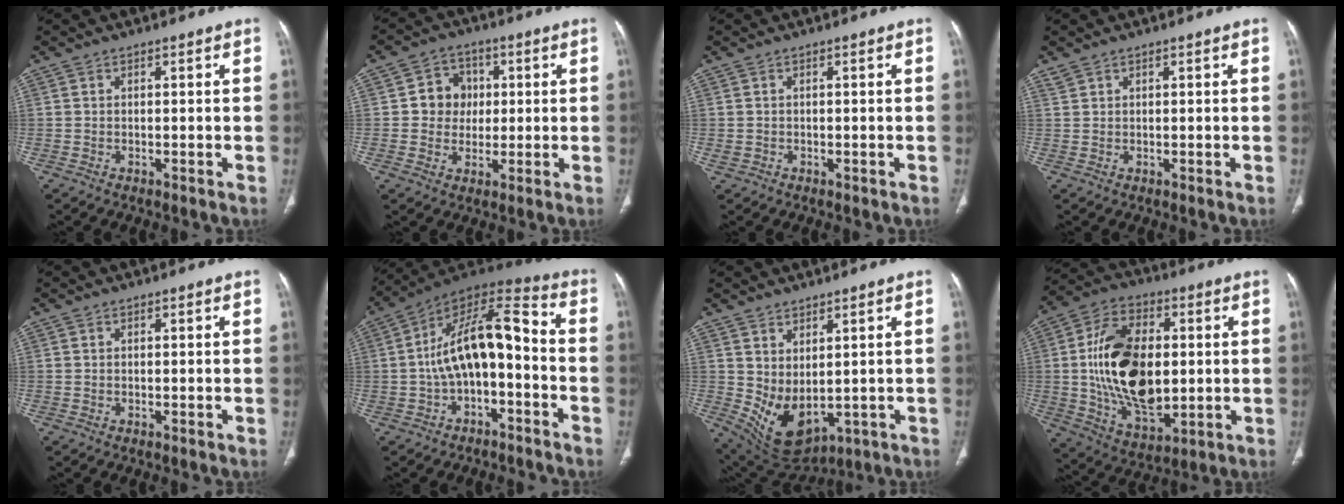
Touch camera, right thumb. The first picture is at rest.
{"total": 7.3, "force": [0.7, 6.6, 3.0], "torque": [-0.003, 0.008, 0.005]}
{"total": 1.0, "force": [-0.2, 0.8, 0.6], "torque": [-0.015, 0.007, 0.003]}
{"total": 0.9, "force": [0.8, 0.4, 0.1], "torque": [-0.002, 0.004, 0.019]}
{"total": 0.0}
{"total": 15.4, "force": [-2.4, 7.4, 13.2], "torque": [-0.216, 0.075, -0.046]}
{"total": 9.8, "force": [0.2, 5.4, 8.1], "torque": [-0.135, -0.017, 0.039]}
{"total": 20.9, "force": [0.9, 12.2, 16.9], "torque": [-0.288, -0.004, 0.027]}